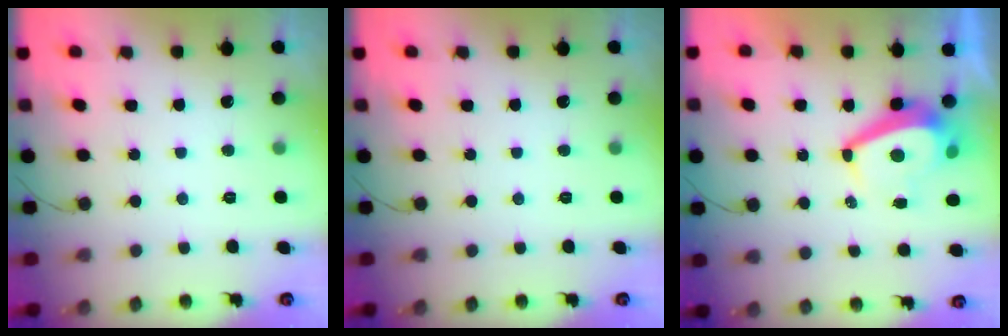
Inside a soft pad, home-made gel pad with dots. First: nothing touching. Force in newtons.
{"total": 0.0}
{"total": 6.8, "press": 6.8, "slide": 0.8}